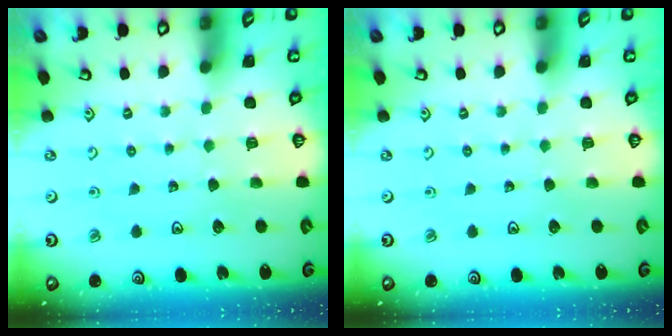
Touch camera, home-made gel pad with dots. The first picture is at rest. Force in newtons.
{"total": 0.0}